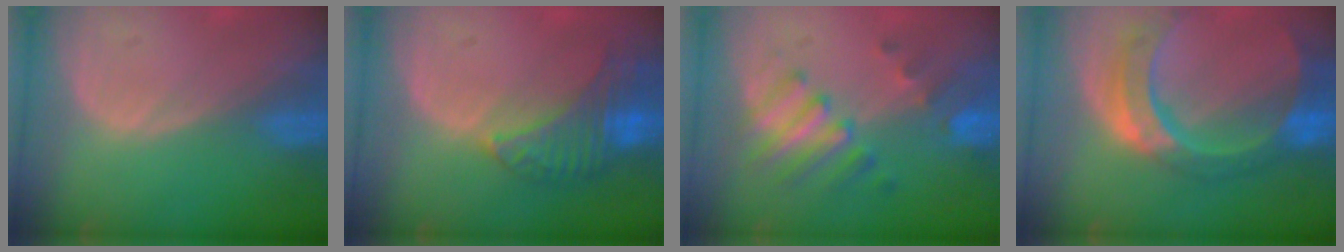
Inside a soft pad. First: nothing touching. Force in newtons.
{"total": 7.6, "press": 7.2, "slide": 2.5}
{"total": 7.7, "press": 6.9, "slide": 3.3}
{"total": 11.0, "press": 9.2, "slide": 6.0}